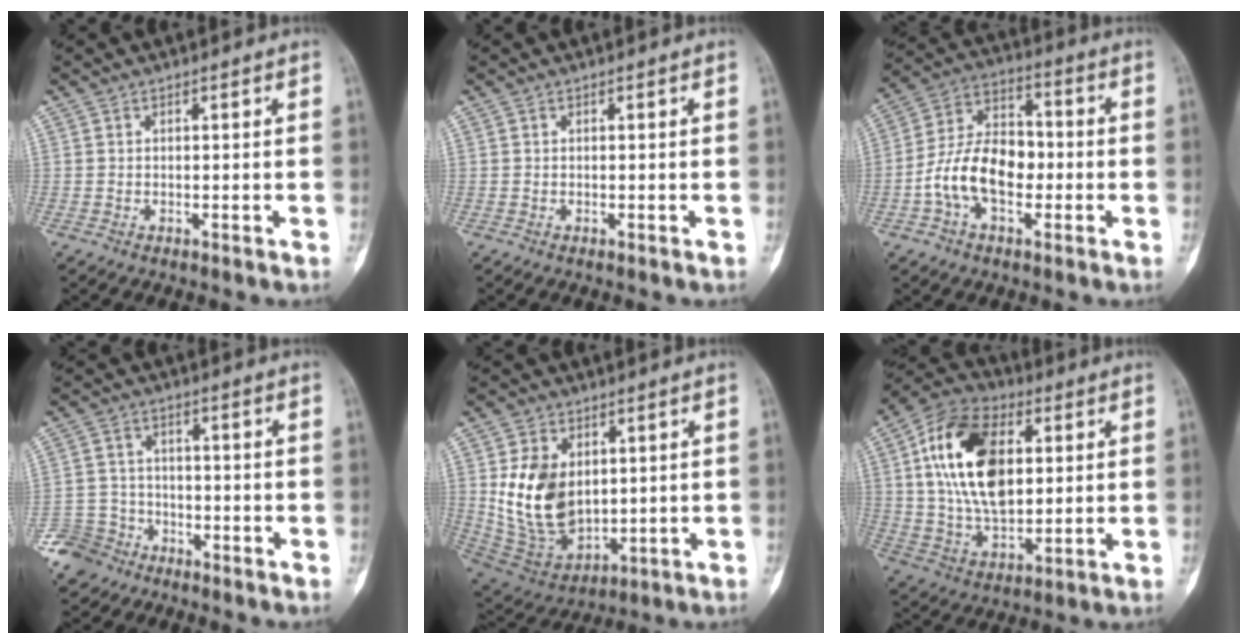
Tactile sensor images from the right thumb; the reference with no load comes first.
{"total": 0.0}
{"total": 13.6, "force": [-3.0, 8.7, 10.0], "torque": [-0.172, 0.040, -0.061]}
{"total": 7.2, "force": [-4.9, 5.3, 0.6], "torque": [0.007, 0.030, -0.099]}
{"total": 15.0, "force": [2.3, 10.4, 10.5], "torque": [-0.166, -0.020, 0.068]}
{"total": 21.3, "force": [4.6, 12.7, 16.4], "torque": [-0.280, -0.004, 0.081]}